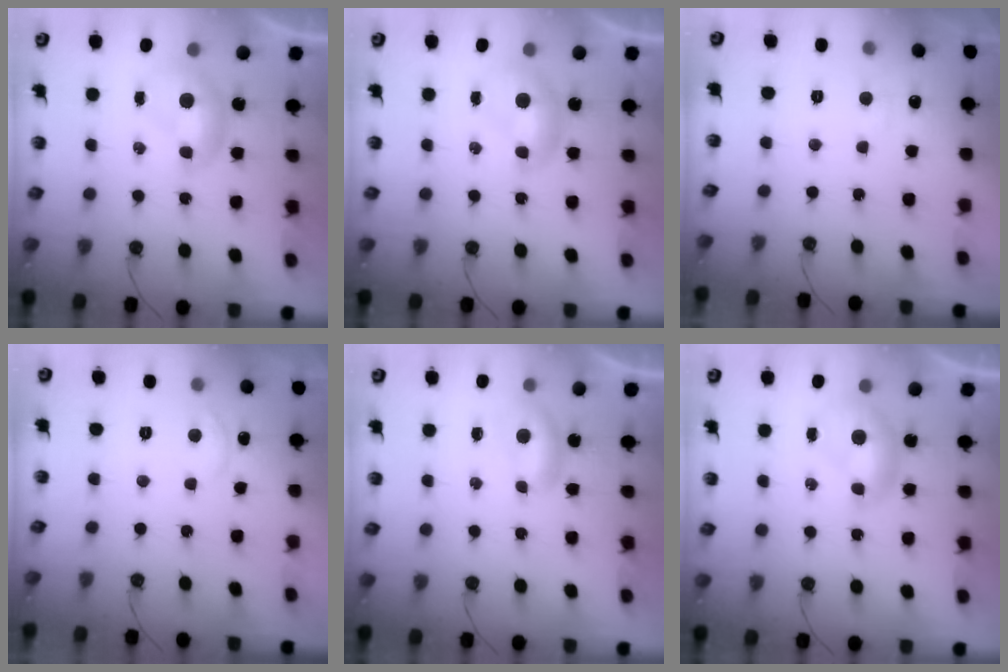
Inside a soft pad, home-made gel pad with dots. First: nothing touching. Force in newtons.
{"total": 0.0}
{"total": 1.1, "press": 0.8, "slide": 0.8}
{"total": 1.0, "press": 0.9, "slide": 0.4}
{"total": 2.1, "press": 2.0, "slide": 0.4}
{"total": 0.0}